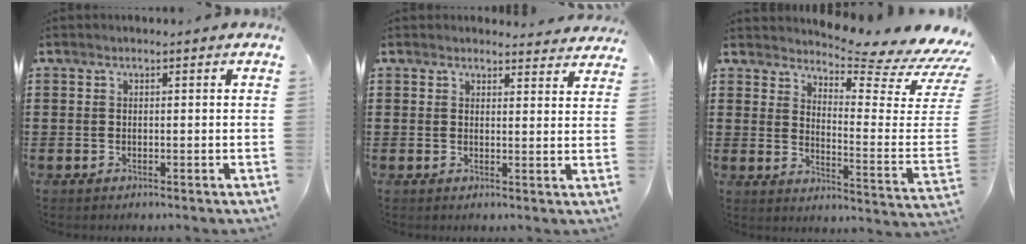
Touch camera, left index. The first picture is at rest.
{"total": 2.5, "force": [2.5, 0.3, 0.2], "torque": [-0.003, -0.010, 0.046]}
{"total": 5.4, "force": [4.9, -0.2, 2.1], "torque": [-0.046, -0.060, 0.076]}